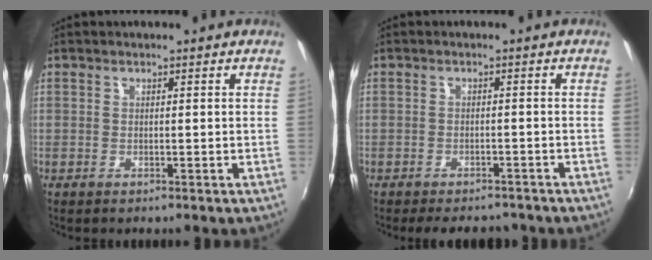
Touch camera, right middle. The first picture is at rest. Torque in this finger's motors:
{"motor_torque": [1.11, -1.03, 0.17, 0.11]}